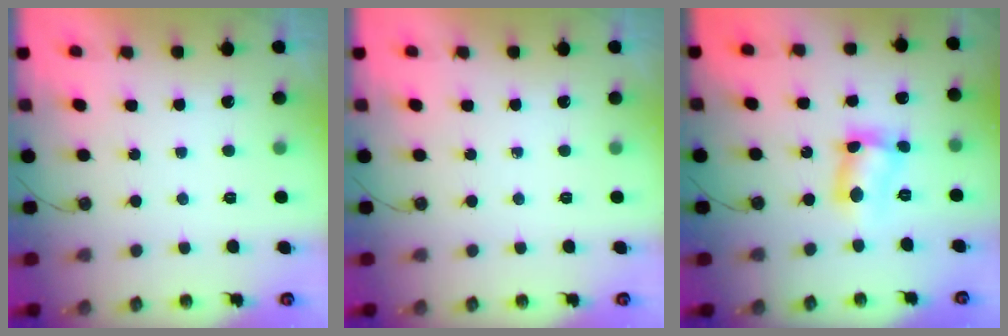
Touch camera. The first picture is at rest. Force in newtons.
{"total": 0.0}
{"total": 9.0, "press": 9.0, "slide": 0.5}